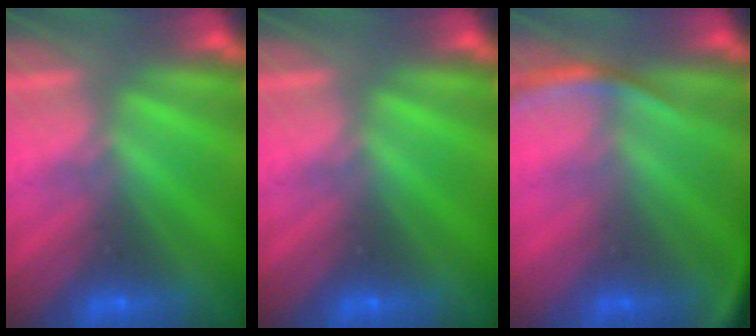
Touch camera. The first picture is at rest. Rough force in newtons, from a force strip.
{"total": 0.0}
{"total": 2.6}